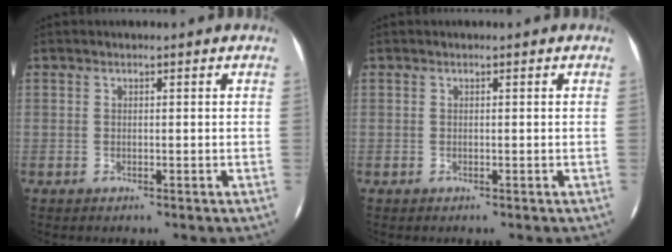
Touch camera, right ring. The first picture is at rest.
{"total": 0.0}